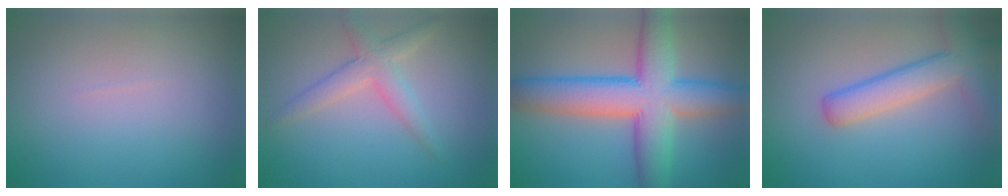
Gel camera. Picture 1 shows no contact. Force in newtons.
{"total": 3.0, "press": 3.0, "slide": 0.1}
{"total": 9.7, "press": 9.7, "slide": 0.2}
{"total": 4.8, "press": 4.8, "slide": 0.3}